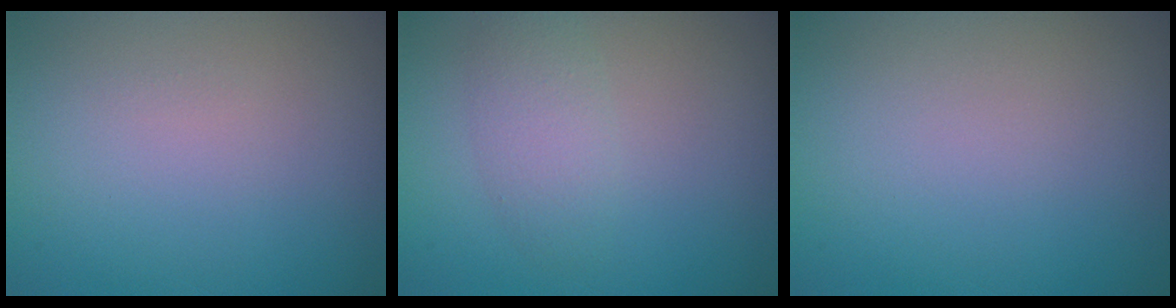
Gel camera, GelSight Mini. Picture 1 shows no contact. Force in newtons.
{"total": 2.4, "press": 2.4, "slide": 0.1}
{"total": 0.0}